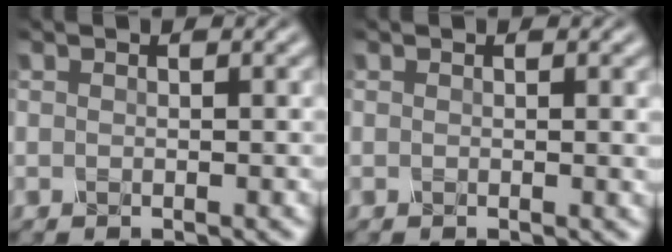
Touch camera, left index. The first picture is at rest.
{"total": 1.0, "force": [0.2, 0.3, 1.0], "torque": [-0.010, 0.003, 0.004]}